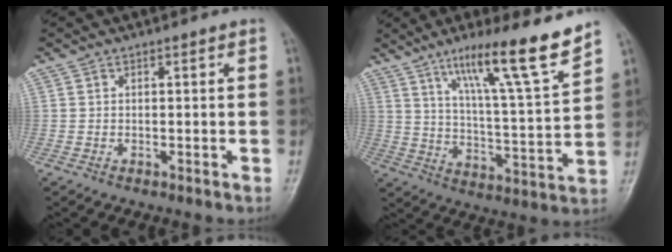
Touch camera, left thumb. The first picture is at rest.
{"total": 15.9, "force": [11.0, 0.8, 11.4], "torque": [-0.172, -0.063, 0.179]}